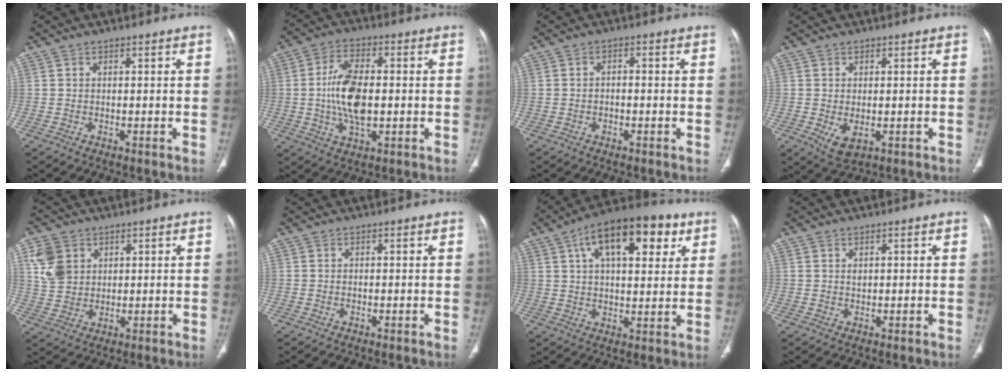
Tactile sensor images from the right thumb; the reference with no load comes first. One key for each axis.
{"total": 11.3, "fx": -0.3, "fy": 5.7, "fz": 9.8, "tx": -0.185, "ty": 0.002, "tz": -0.004}
{"total": 1.2, "fx": -0.4, "fy": 0.8, "fz": 0.9, "tx": -0.013, "ty": 0.007, "tz": -0.008}
{"total": 4.2, "fx": -0.9, "fy": 2.3, "fz": 3.4, "tx": -0.057, "ty": -0.010, "tz": -0.002}
{"total": 7.5, "fx": 2.9, "fy": 5.9, "fz": 3.6, "tx": -0.057, "ty": -0.008, "tz": 0.065}
{"total": 0.0}
{"total": 18.1, "fx": 7.7, "fy": 8.4, "fz": 14.1, "tx": -0.191, "ty": 0.002, "tz": 0.117}
{"total": 0.8, "fx": 0.4, "fy": 0.5, "fz": 0.6, "tx": -0.009, "ty": 0.000, "tz": 0.010}